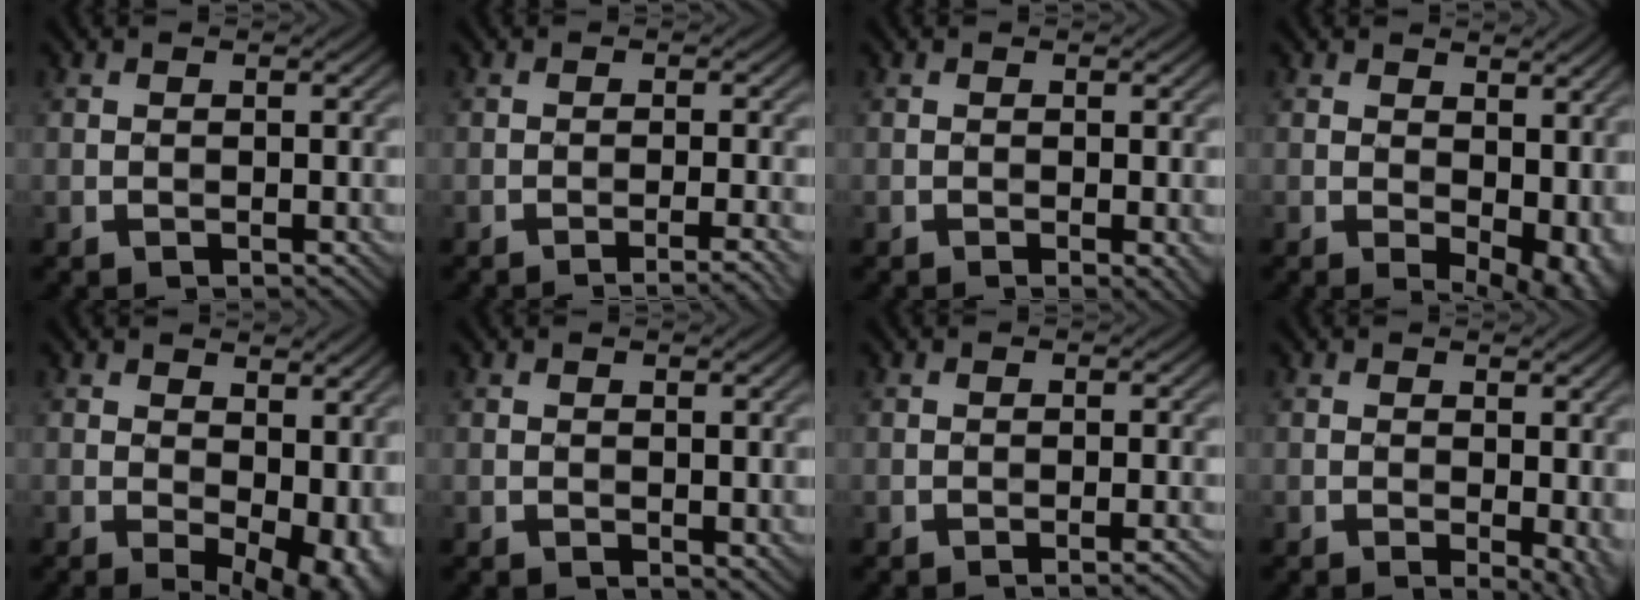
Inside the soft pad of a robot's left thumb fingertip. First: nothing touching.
{"total": 3.2, "force": [-1.6, 0.5, 2.7], "torque": [-0.035, 0.010, -0.033]}
{"total": 1.4, "force": [-0.4, 0.1, 1.3], "torque": [-0.021, -0.001, -0.007]}
{"total": 8.9, "force": [0.1, 5.2, 7.2], "torque": [-0.086, -0.014, 0.020]}
{"total": 11.4, "force": [-0.2, 6.5, 9.3], "torque": [-0.105, -0.018, 0.028]}
{"total": 1.0, "force": [0.2, 0.7, 0.7], "torque": [-0.009, -0.002, 0.008]}
{"total": 1.4, "force": [-0.6, 0.3, 1.2], "torque": [-0.010, 0.009, -0.017]}
{"total": 3.9, "force": [-0.2, 1.5, 3.6], "torque": [-0.043, -0.003, -0.002]}